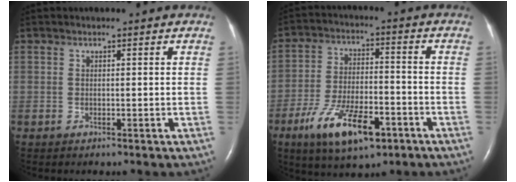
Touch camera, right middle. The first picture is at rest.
{"total": 12.7, "force": [-6.8, 4.5, 9.7], "torque": [-0.184, -0.005, -0.112]}